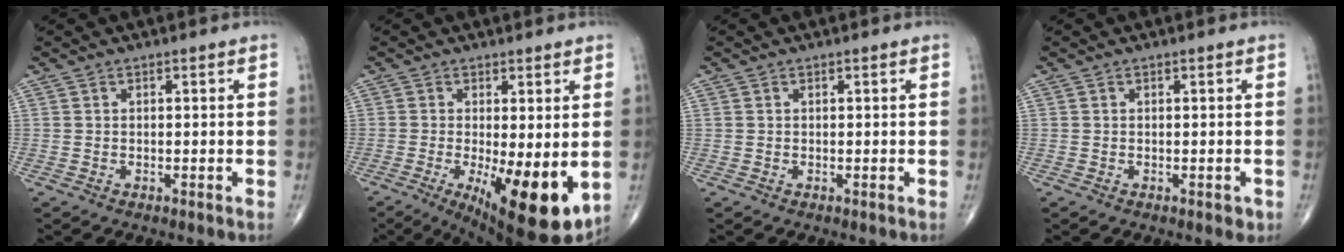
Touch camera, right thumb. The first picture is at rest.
{"total": 14.1, "force": [-3.0, 4.5, 13.1], "torque": [-0.188, -0.030, -0.029]}
{"total": 0.0}
{"total": 0.9, "force": [-0.2, 0.6, 0.6], "torque": [-0.002, 0.000, -0.002]}